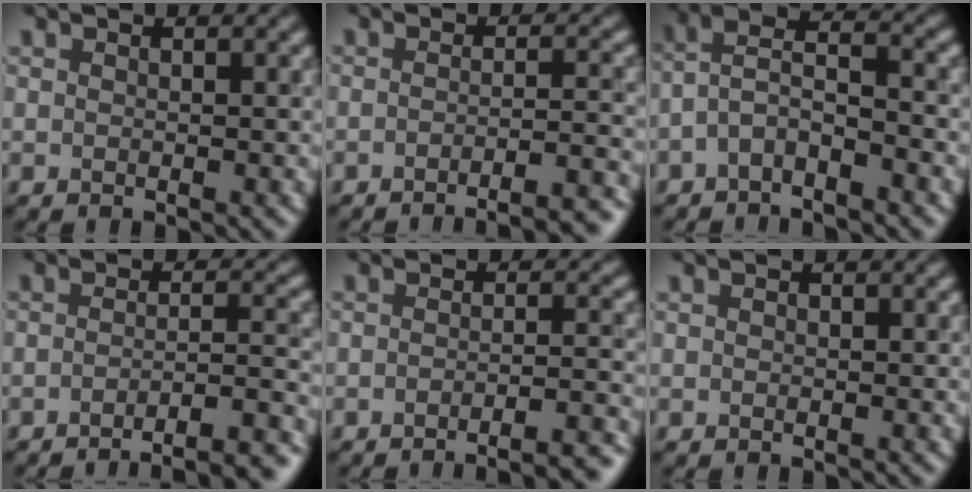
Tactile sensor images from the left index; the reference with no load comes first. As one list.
[{"total": 6.3, "force": [-5.0, 1.1, 3.6], "torque": [-0.025, 0.021, -0.046]}, {"total": 3.0, "force": [-2.0, 0.8, 2.0], "torque": [-0.052, 0.016, -0.035]}, {"total": 8.0, "force": [-6.1, 1.5, 4.9], "torque": [-0.042, 0.020, -0.055]}, {"total": 5.9, "force": [-4.7, 1.0, 3.5], "torque": [-0.023, 0.019, -0.043]}, {"total": 0.7, "force": [-0.2, -0.4, -0.5], "torque": [0.001, -0.001, 0.005]}]